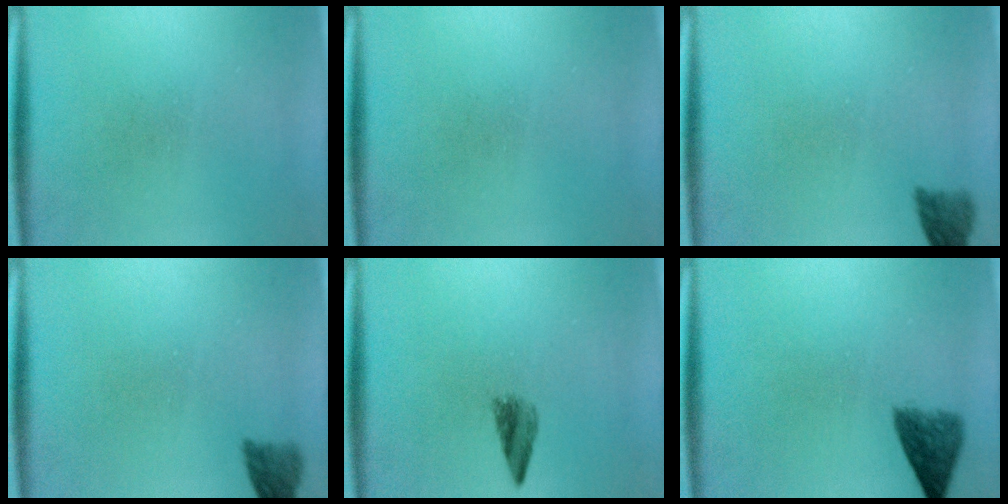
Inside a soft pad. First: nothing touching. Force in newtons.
{"total": 0.0}
{"total": 2.5}
{"total": 2.5}
{"total": 2.6}
{"total": 4.1}